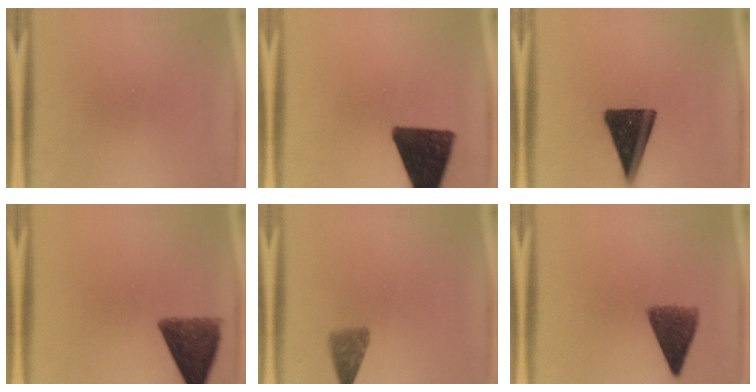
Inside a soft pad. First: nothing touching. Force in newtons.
{"total": 13.9}
{"total": 15.8}
{"total": 9.2}
{"total": 3.6}
{"total": 7.0}